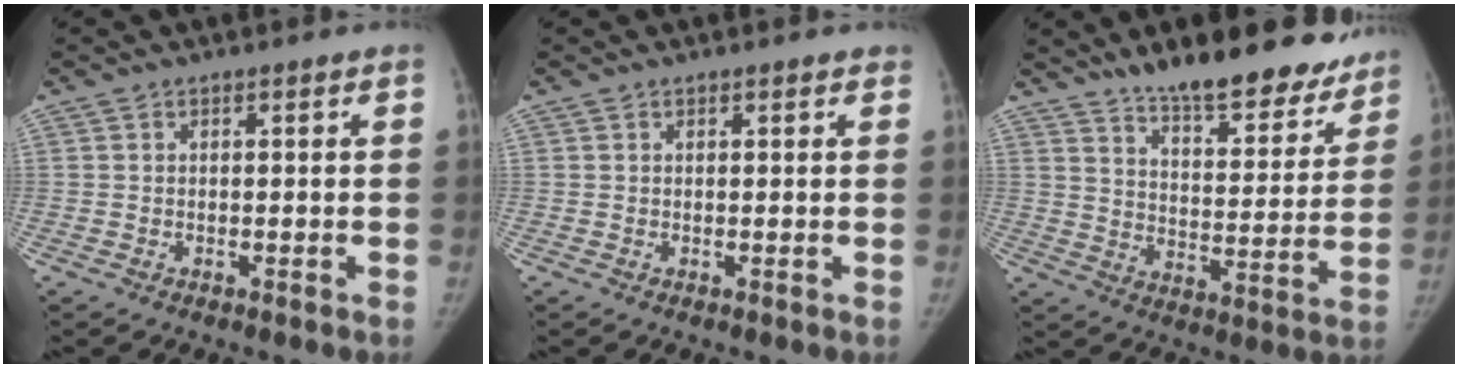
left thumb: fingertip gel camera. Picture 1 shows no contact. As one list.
[{"total": 0.6, "force": [0.4, 0.3, 0.2], "torque": [-0.002, 0.000, 0.002]}, {"total": 20.2, "force": [16.3, 6.7, 9.8], "torque": [-0.091, -0.090, 0.234]}]